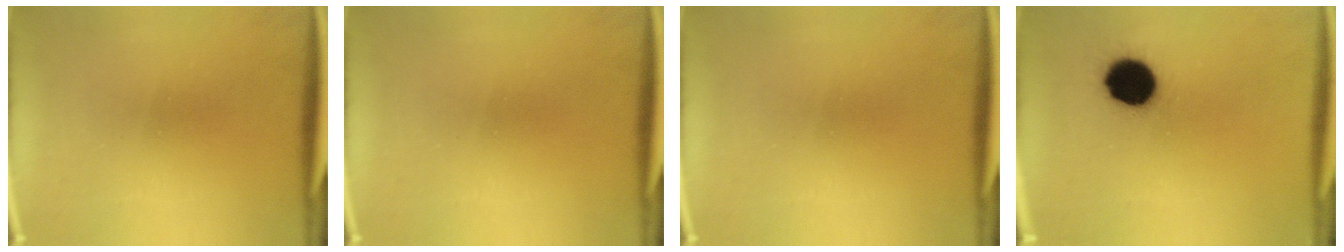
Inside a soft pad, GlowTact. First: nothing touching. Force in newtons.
{"total": 0.0}
{"total": 0.0}
{"total": 12.3}